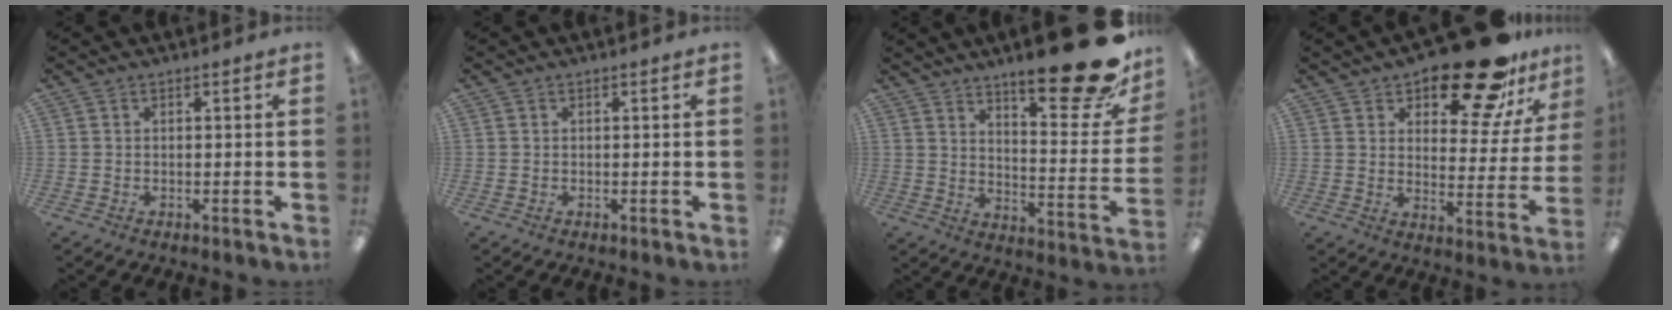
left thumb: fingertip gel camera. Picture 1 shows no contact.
{"total": 0.0}
{"total": 21.1, "force": [14.5, 5.8, 14.1], "torque": [-0.186, -0.109, 0.231]}
{"total": 20.8, "force": [15.5, 8.2, 11.3], "torque": [-0.160, -0.097, 0.257]}